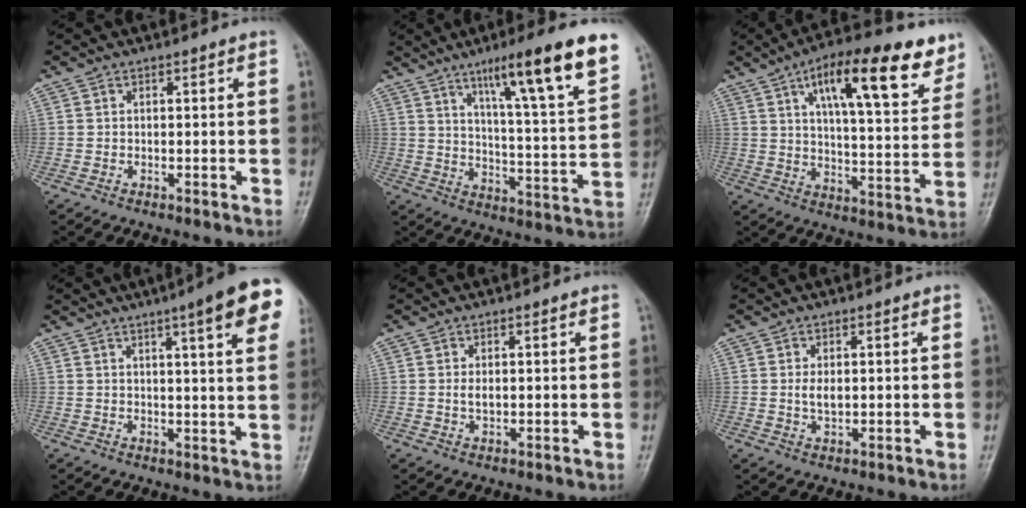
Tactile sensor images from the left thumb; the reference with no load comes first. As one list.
[{"total": 18.8, "force": [11.3, 2.0, 14.8], "torque": [-0.203, -0.051, 0.173]}, {"total": 20.1, "force": [11.0, 6.6, 15.5], "torque": [-0.195, -0.031, 0.166]}, {"total": 13.6, "force": [7.0, 2.1, 11.5], "torque": [-0.133, -0.016, 0.080]}, {"total": 1.7, "force": [0.4, 0.8, 1.4], "torque": [-0.024, -0.002, 0.010]}, {"total": 2.5, "force": [0.5, 1.2, 2.1], "torque": [-0.036, -0.005, 0.011]}]